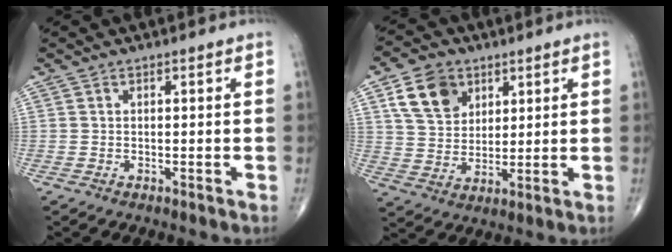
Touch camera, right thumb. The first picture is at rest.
{"total": 10.0, "force": [4.7, 7.4, 4.8], "torque": [-0.064, -0.016, 0.092]}